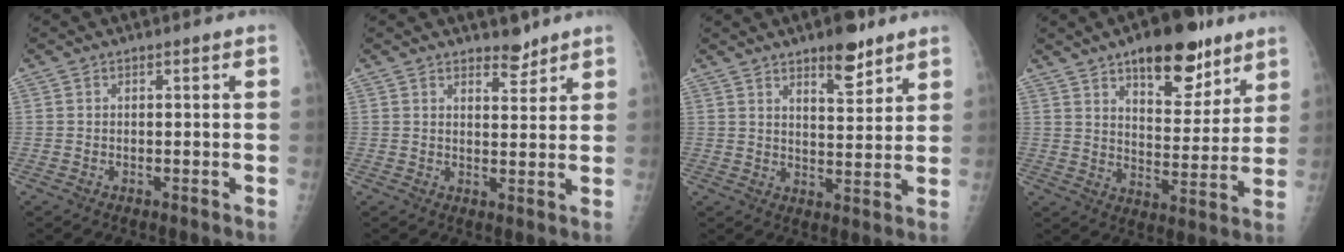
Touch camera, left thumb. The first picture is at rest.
{"total": 3.6, "force": [3.0, 1.5, 1.3], "torque": [-0.004, -0.024, 0.047]}
{"total": 8.0, "force": [5.5, 2.7, 5.1], "torque": [-0.058, -0.036, 0.083]}
{"total": 16.2, "force": [10.3, 7.1, 10.3], "torque": [-0.096, -0.057, 0.155]}